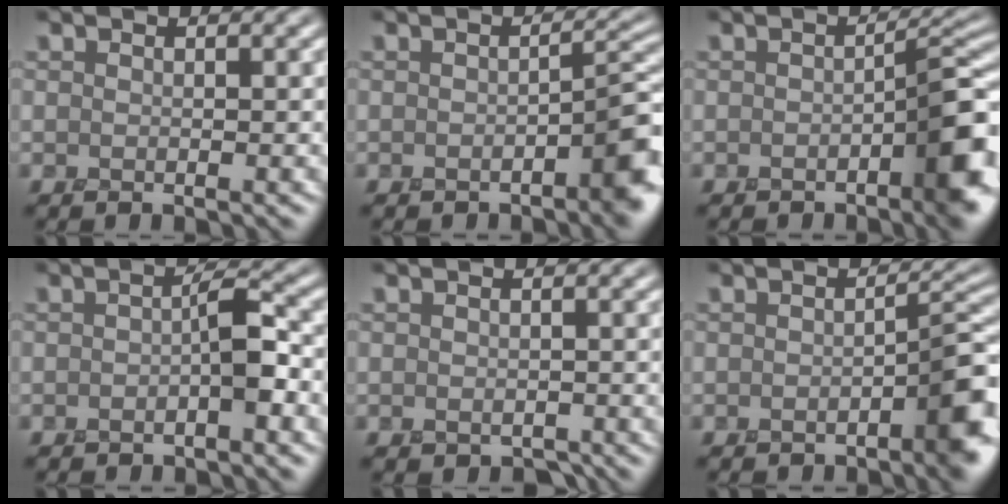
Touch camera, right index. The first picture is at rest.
{"total": 3.9, "force": [-1.9, 1.4, 3.1], "torque": [-0.033, 0.004, -0.029]}
{"total": 6.1, "force": [-2.5, 2.2, 5.1], "torque": [-0.055, 0.004, -0.039]}
{"total": 2.6, "force": [-0.8, 0.8, 2.3], "torque": [-0.041, 0.008, -0.018]}
{"total": 1.0, "force": [-0.6, 0.8, 0.0], "torque": [0.004, -0.003, -0.013]}
{"total": 4.4, "force": [-2.0, 1.5, 3.6], "torque": [-0.038, 0.005, -0.032]}